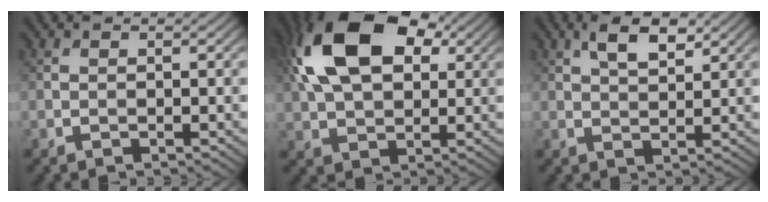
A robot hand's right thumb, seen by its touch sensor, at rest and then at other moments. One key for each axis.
{"total": 15.1, "fx": 4.9, "fy": 8.9, "fz": 11.2, "tx": -0.240, "ty": 0.031, "tz": 0.085}
{"total": 4.7, "fx": 2.5, "fy": 1.9, "fz": 3.4, "tx": -0.071, "ty": 0.006, "tz": 0.047}